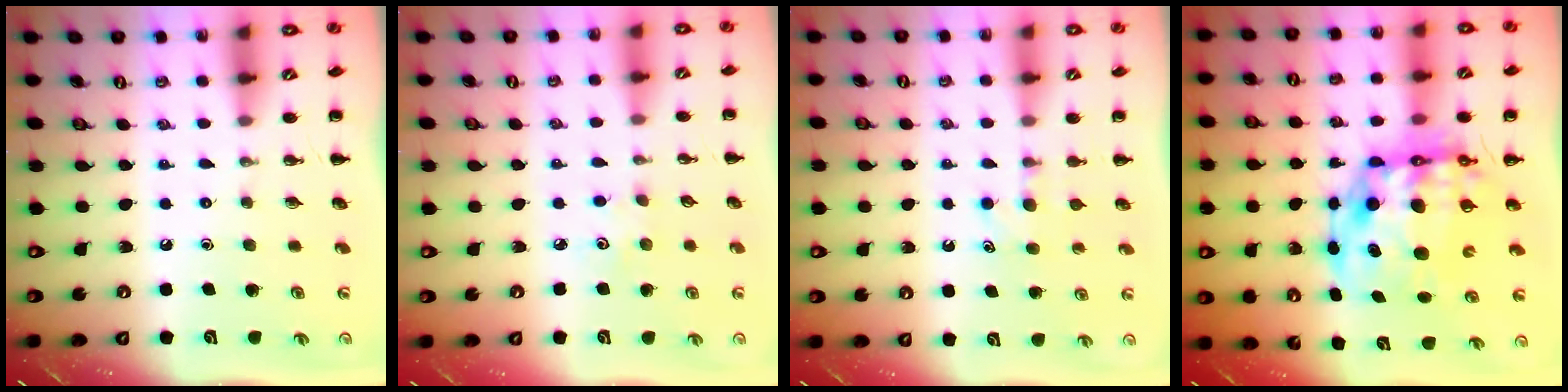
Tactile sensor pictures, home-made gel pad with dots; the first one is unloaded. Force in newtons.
{"total": 2.9, "press": 2.8, "slide": 0.8}
{"total": 4.7, "press": 4.5, "slide": 1.1}
{"total": 15.8, "press": 15.3, "slide": 3.8}